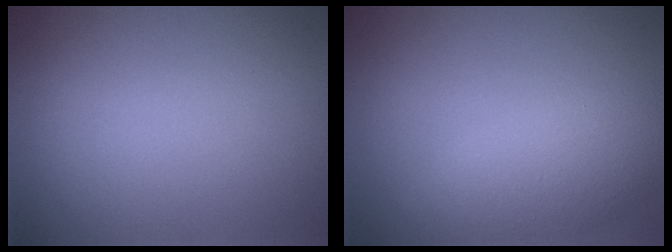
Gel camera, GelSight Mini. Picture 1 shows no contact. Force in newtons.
{"total": 4.8, "press": 4.8, "slide": 0.4}